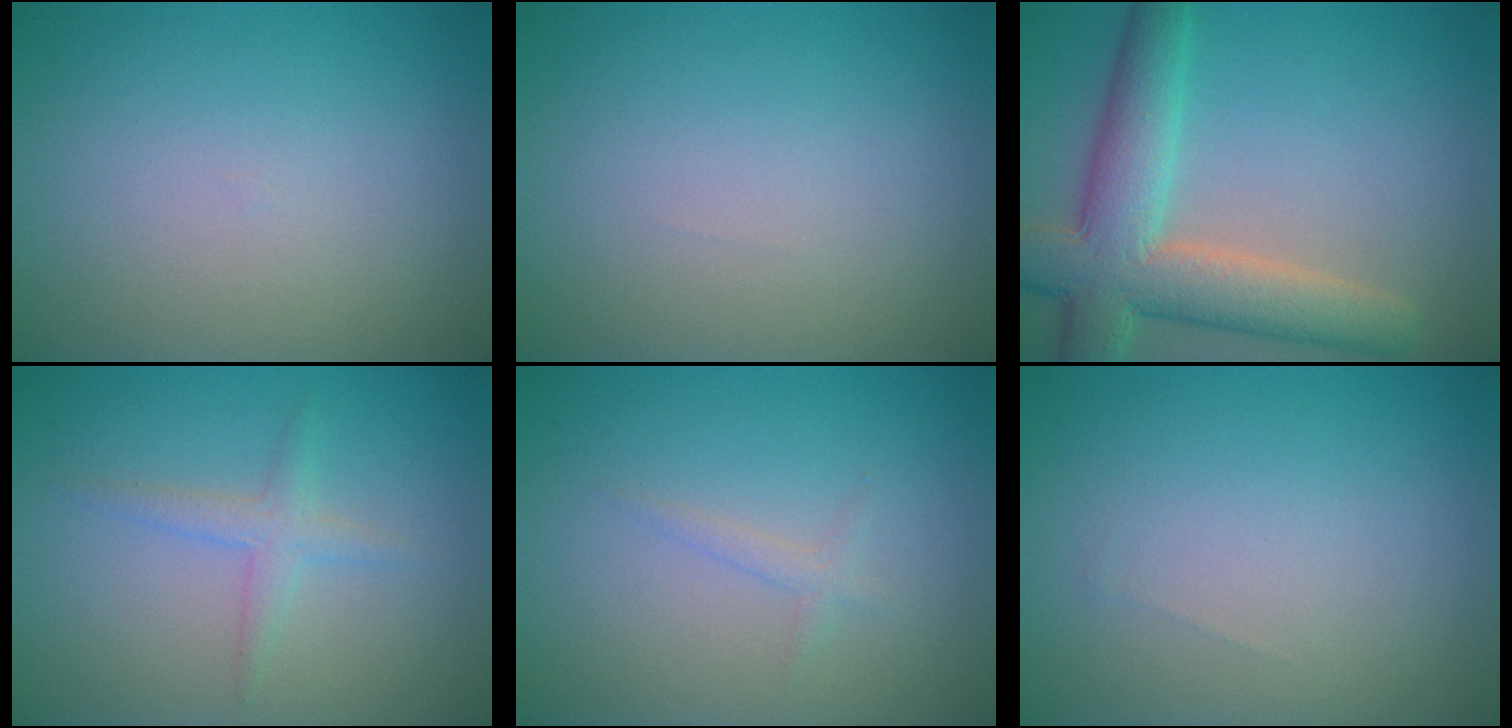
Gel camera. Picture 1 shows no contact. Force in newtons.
{"total": 0.0}
{"total": 8.1, "press": 8.1, "slide": 0.8}
{"total": 1.8, "press": 1.8, "slide": 0.1}
{"total": 0.9, "press": 0.9, "slide": 0.1}
{"total": 0.0}